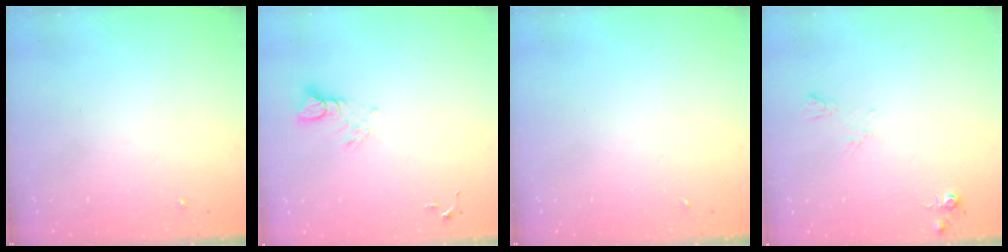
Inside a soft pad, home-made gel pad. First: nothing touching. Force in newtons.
{"total": 3.9, "press": 3.9, "slide": 0.5}
{"total": 0.0}
{"total": 5.2, "press": 5.2, "slide": 0.7}